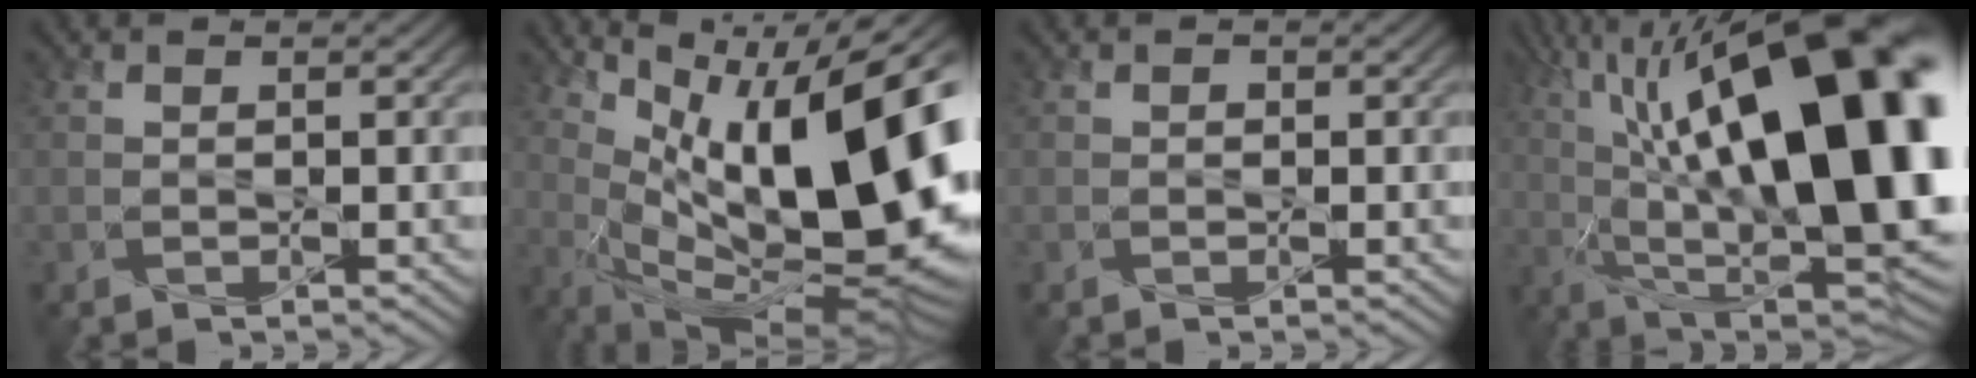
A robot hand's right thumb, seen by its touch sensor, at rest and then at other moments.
{"total": 20.1, "force": [3.5, 7.5, 18.4], "torque": [-0.269, 0.013, 0.069]}
{"total": 0.6, "force": [0.0, 0.5, 0.3], "torque": [-0.003, -0.003, 0.000]}
{"total": 24.0, "force": [4.5, 9.6, 21.6], "torque": [-0.349, 0.043, 0.063]}